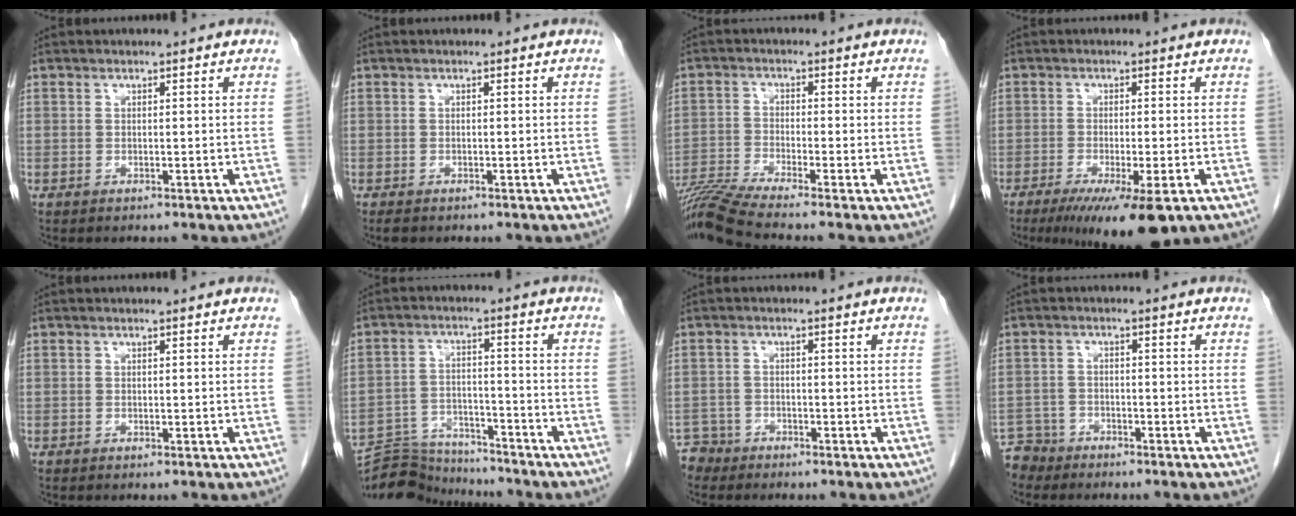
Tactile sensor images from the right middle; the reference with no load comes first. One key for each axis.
{"total": 1.1, "fx": -0.9, "fy": 0.5, "fz": 0.5, "tx": -0.013, "ty": -0.002, "tz": -0.012}
{"total": 8.2, "fx": -7.0, "fy": -1.8, "fz": 3.8, "tx": -0.069, "ty": -0.018, "tz": -0.128}
{"total": 10.7, "fx": -6.7, "fy": 1.2, "fz": 8.3, "tx": -0.120, "ty": -0.026, "tz": -0.104}
{"total": 0.0}
{"total": 11.5, "fx": -11.3, "fy": 1.9, "fz": 1.1, "tx": -0.018, "ty": 0.013, "tz": -0.185}
{"total": 3.1, "fx": -2.7, "fy": 1.2, "fz": -1.0, "tx": 0.017, "ty": 0.001, "tz": -0.055}
{"total": 4.1, "fx": -3.7, "fy": 1.5, "fz": -1.0, "tx": 0.019, "ty": -0.003, "tz": -0.074}